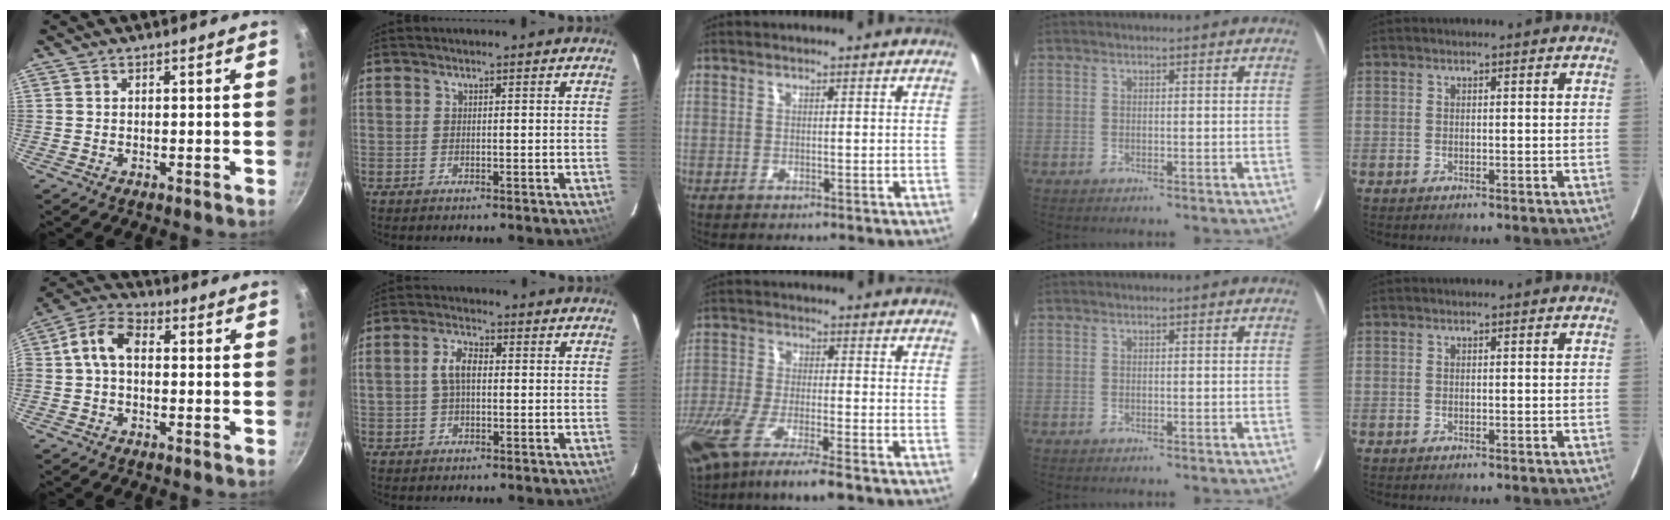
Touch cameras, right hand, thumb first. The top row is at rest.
{"thumb": {"total": 7.9, "force": [0.1, 5.2, 6.0], "torque": [-0.113, 0.031, -0.015]}, "index": {"total": 4.8, "force": [0.2, 2.7, 4.0], "torque": [-0.079, 0.012, 0.006]}, "middle": {"total": 14.2, "force": [-9.5, 2.5, 10.4], "torque": [-0.224, -0.056, -0.177]}}